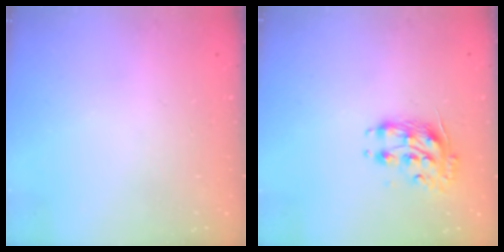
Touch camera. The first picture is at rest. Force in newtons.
{"total": 8.7, "press": 8.6, "slide": 0.7}